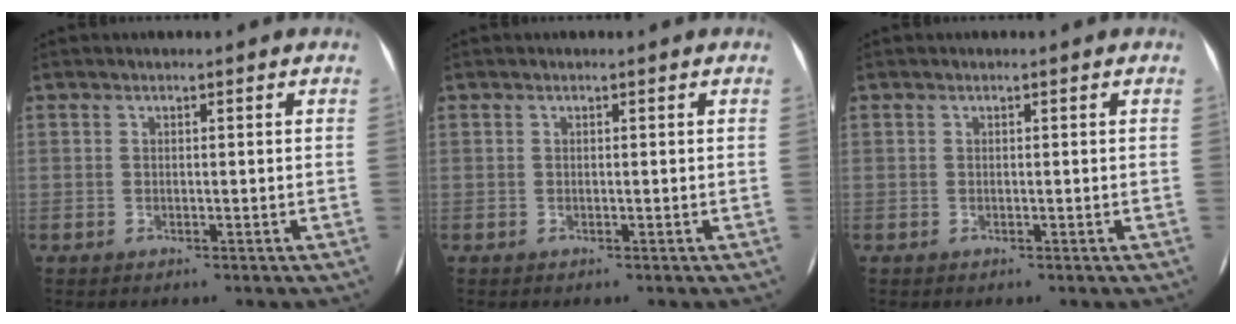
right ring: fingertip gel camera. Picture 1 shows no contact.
{"total": 0.0}
{"total": 0.0}